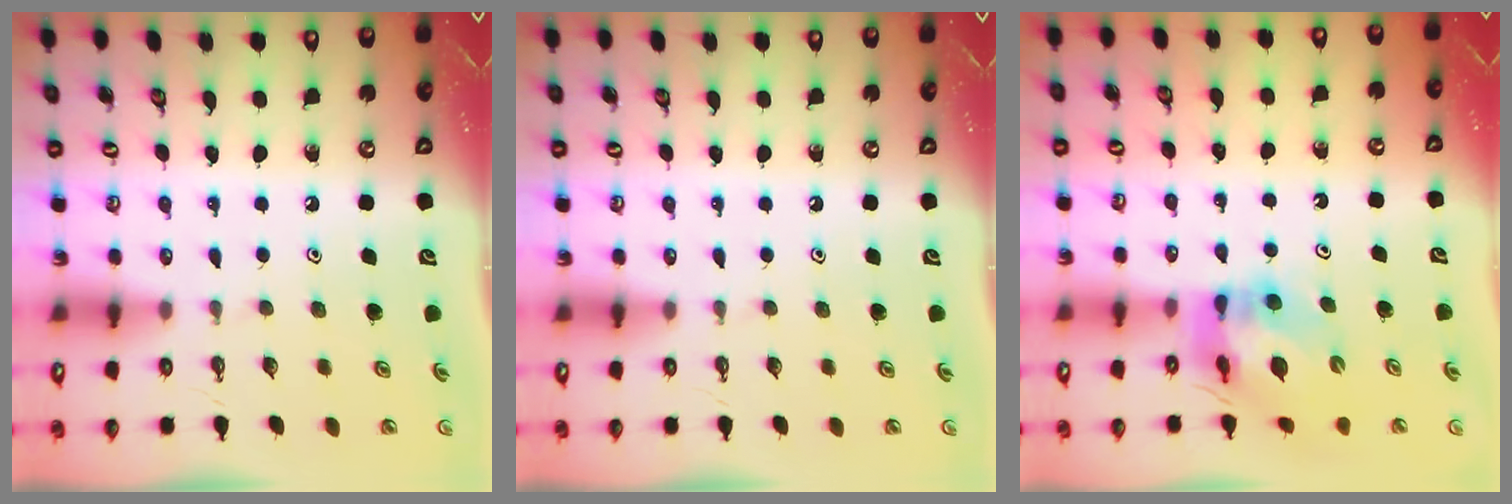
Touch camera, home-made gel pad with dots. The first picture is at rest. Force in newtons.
{"total": 0.0}
{"total": 12.3, "press": 12.2, "slide": 1.4}